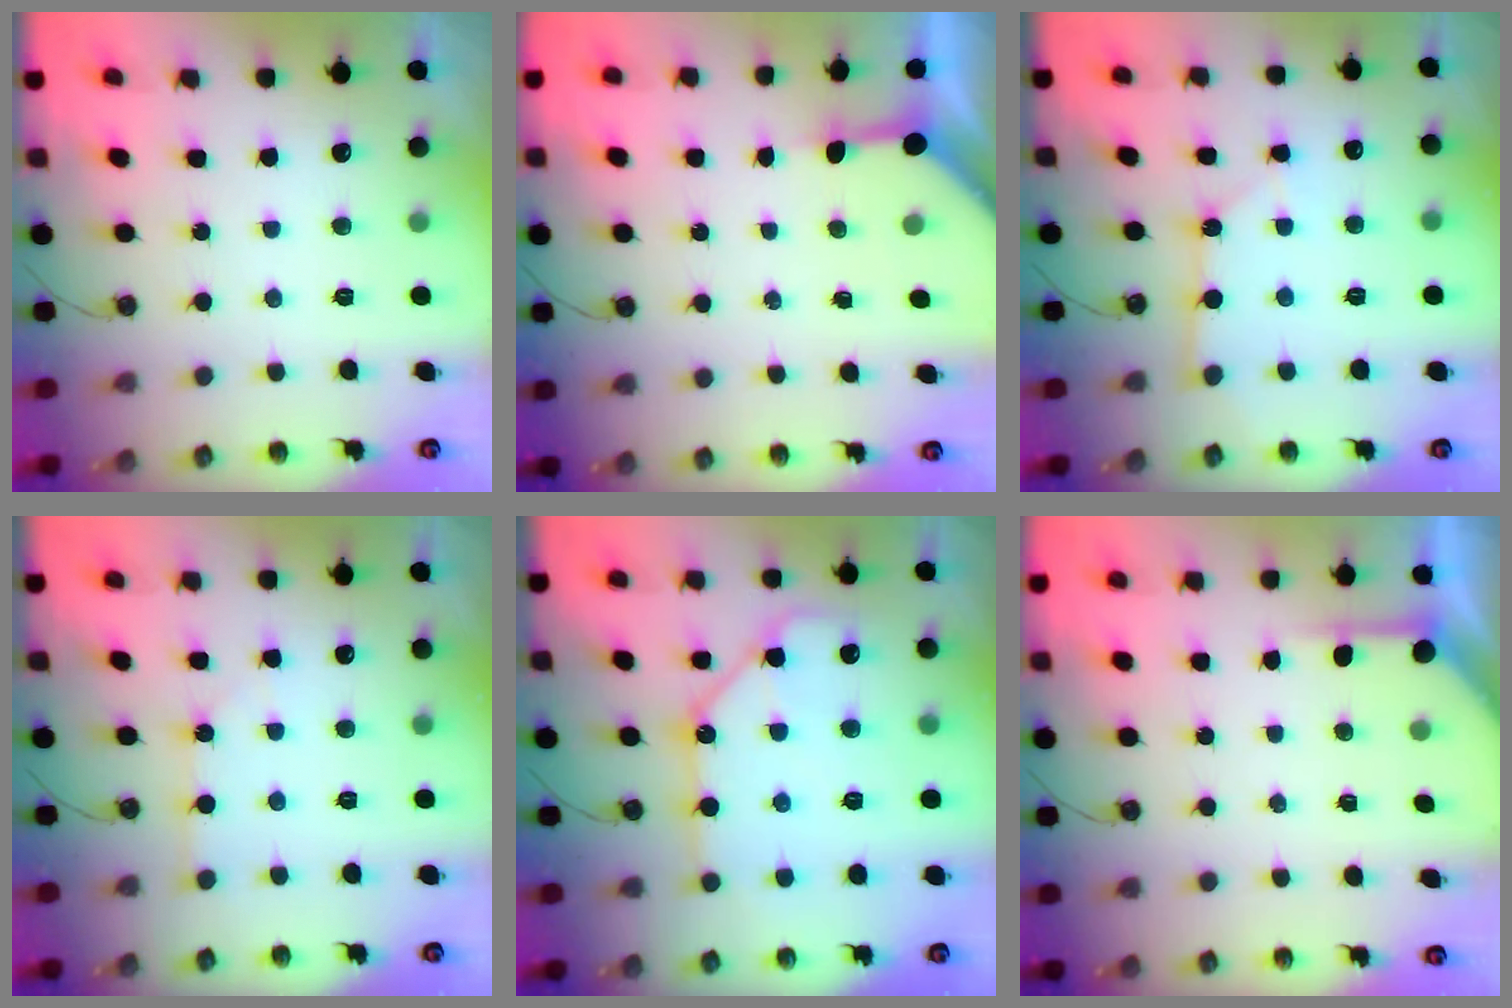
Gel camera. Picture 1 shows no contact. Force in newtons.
{"total": 3.6, "press": 3.6, "slide": 0.3}
{"total": 3.2, "press": 3.2, "slide": 0.2}
{"total": 1.3, "press": 1.2, "slide": 0.2}
{"total": 12.8, "press": 12.7, "slide": 1.3}
{"total": 2.8, "press": 2.7, "slide": 0.3}